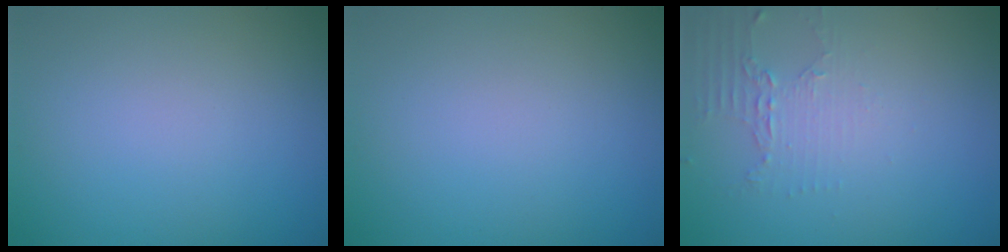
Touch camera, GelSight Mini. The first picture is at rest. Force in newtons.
{"total": 0.0}
{"total": 2.1, "press": 1.5, "slide": 1.4}